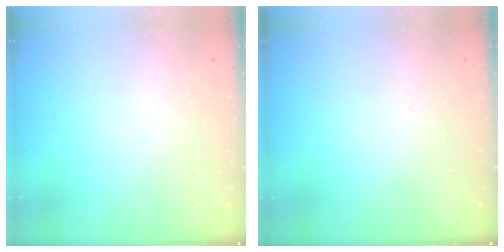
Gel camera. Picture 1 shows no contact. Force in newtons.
{"total": 0.0}